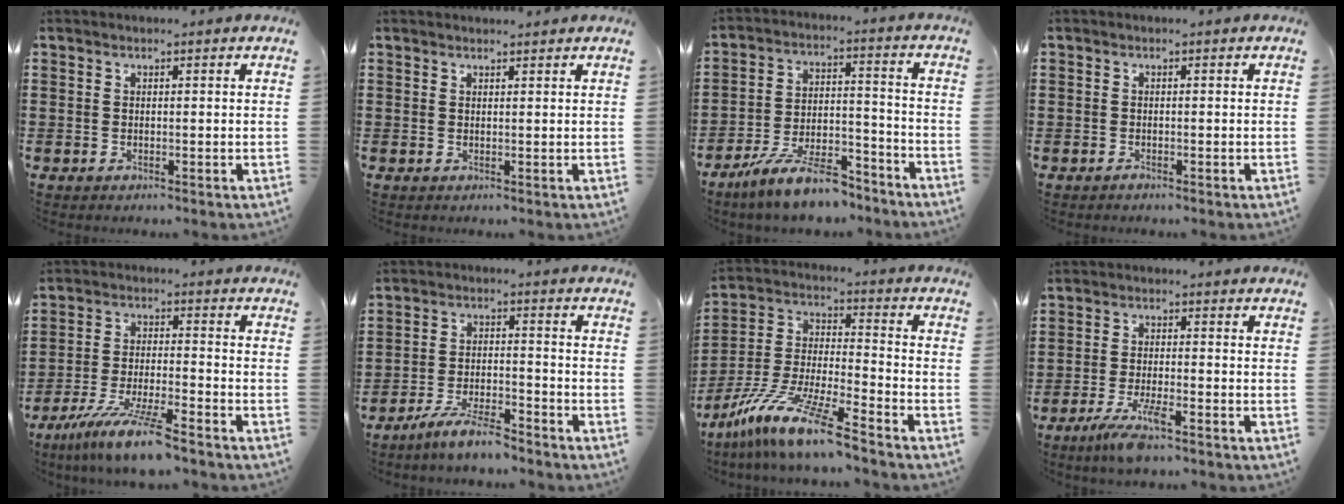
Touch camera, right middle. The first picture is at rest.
{"total": 0.7, "force": [0.7, 0.1, 0.1], "torque": [0.004, -0.004, 0.011]}
{"total": 10.9, "force": [-8.9, 2.2, 5.8], "torque": [-0.110, 0.023, -0.171]}
{"total": 1.0, "force": [-0.8, 0.5, 0.2], "torque": [-0.004, 0.001, -0.018]}
{"total": 9.5, "force": [-7.9, 0.1, 5.2], "torque": [-0.108, -0.006, -0.155]}
{"total": 6.6, "force": [-5.9, 0.7, 2.9], "torque": [-0.065, -0.003, -0.113]}
{"total": 12.3, "force": [-10.2, 0.2, 6.8], "torque": [-0.148, 0.007, -0.206]}
{"total": 5.5, "force": [-3.6, 0.7, 4.1], "torque": [-0.091, -0.012, -0.067]}